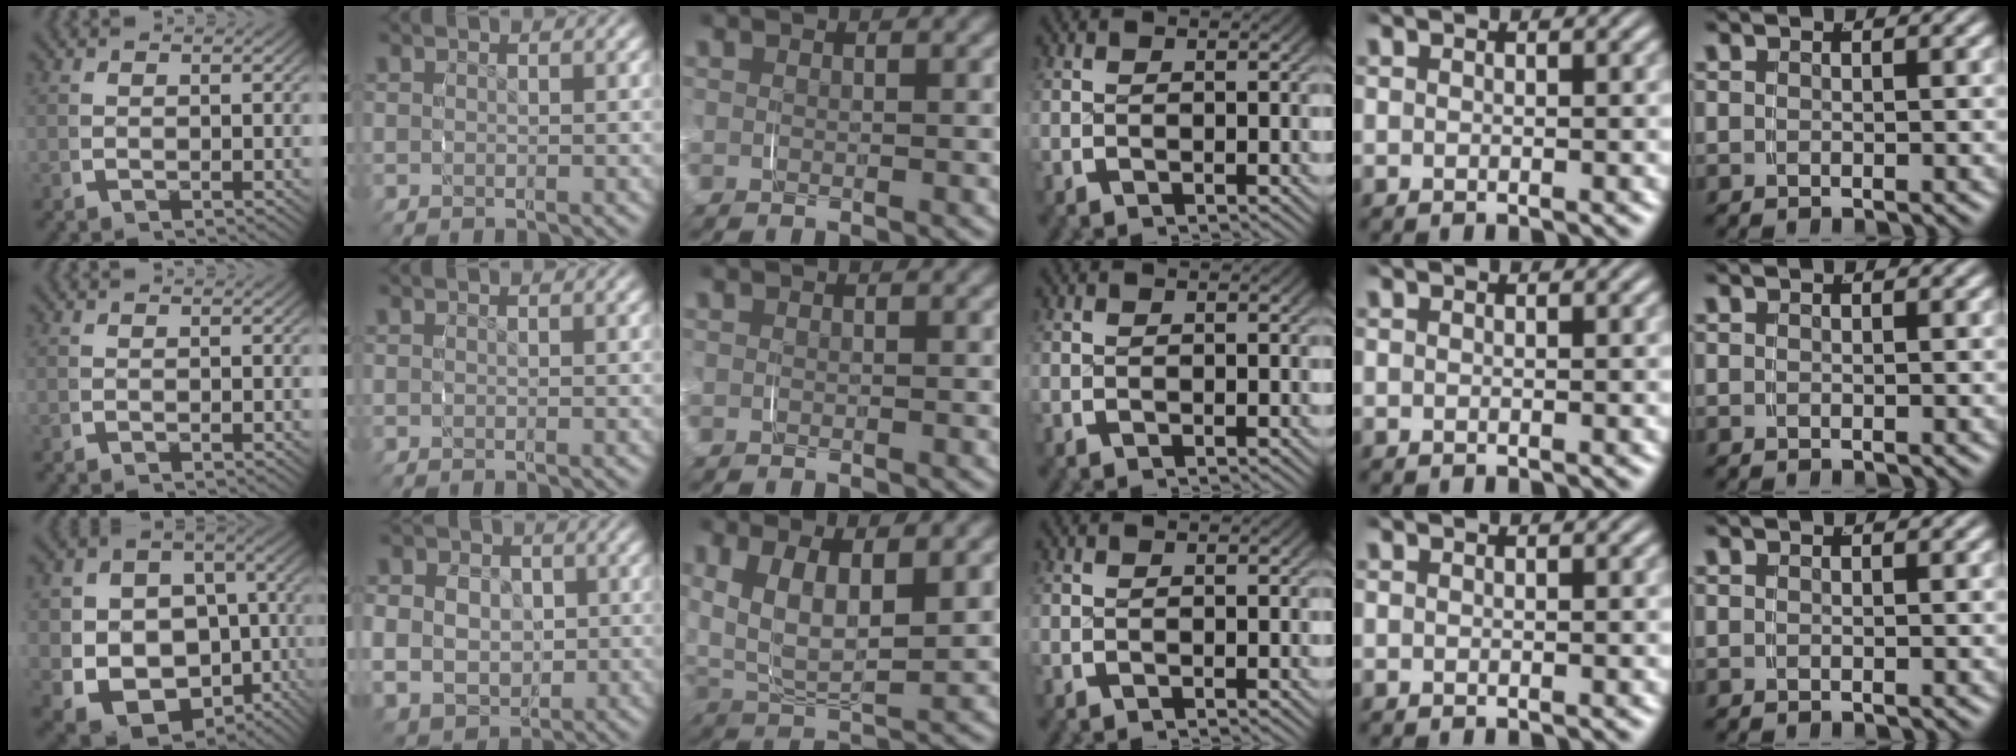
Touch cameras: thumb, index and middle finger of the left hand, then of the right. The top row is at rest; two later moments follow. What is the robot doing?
{"motion": "grasp_and_lifting", "object": "scarf"}